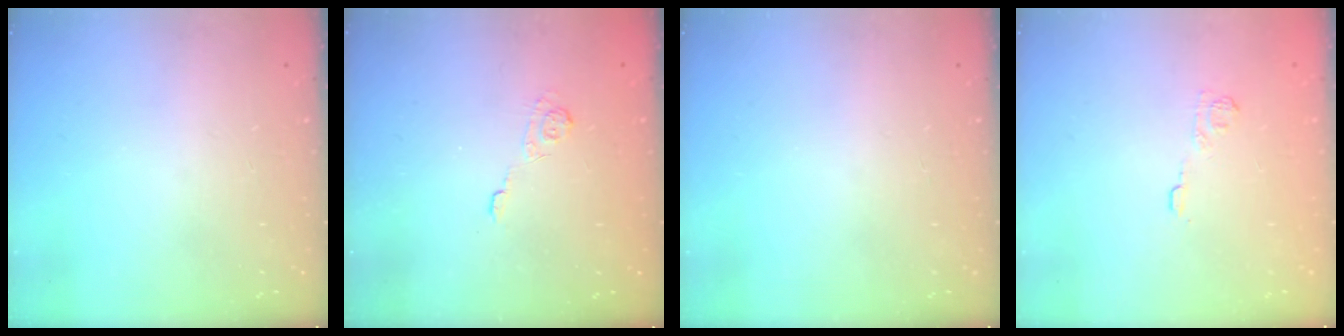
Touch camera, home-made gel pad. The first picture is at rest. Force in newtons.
{"total": 3.0, "press": 2.6, "slide": 1.4}
{"total": 0.0}
{"total": 3.9, "press": 3.7, "slide": 1.3}